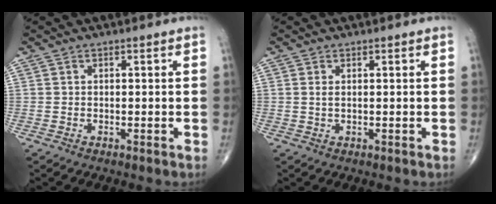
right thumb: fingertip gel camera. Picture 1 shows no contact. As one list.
[{"total": 1.0, "force": [0.3, 0.5, 0.9], "torque": [-0.022, 0.001, 0.009]}]